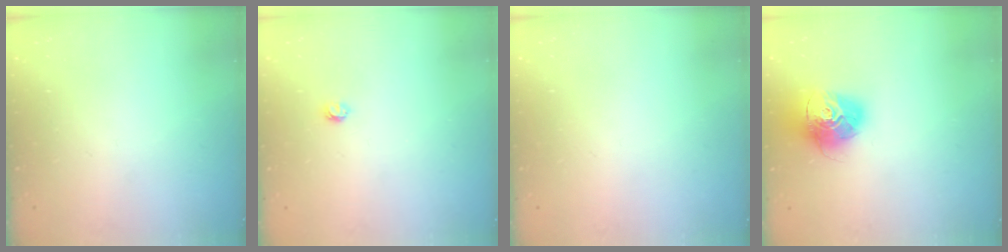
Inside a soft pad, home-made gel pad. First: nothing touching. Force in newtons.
{"total": 3.0, "press": 3.0, "slide": 0.4}
{"total": 0.8, "press": 0.8, "slide": 0.0}
{"total": 16.1, "press": 16.0, "slide": 1.5}